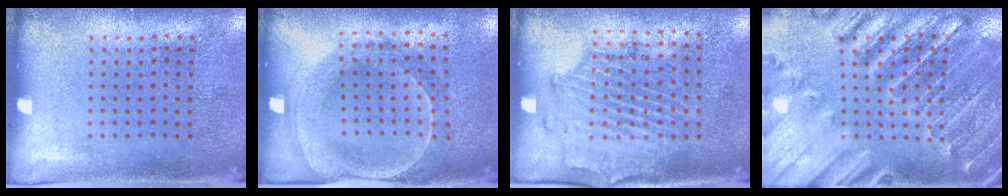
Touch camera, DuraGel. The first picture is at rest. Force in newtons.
{"total": 1.8, "press": 1.8, "slide": 0.5}
{"total": 1.7, "press": 1.4, "slide": 0.9}
{"total": 2.0, "press": 2.0, "slide": 0.1}